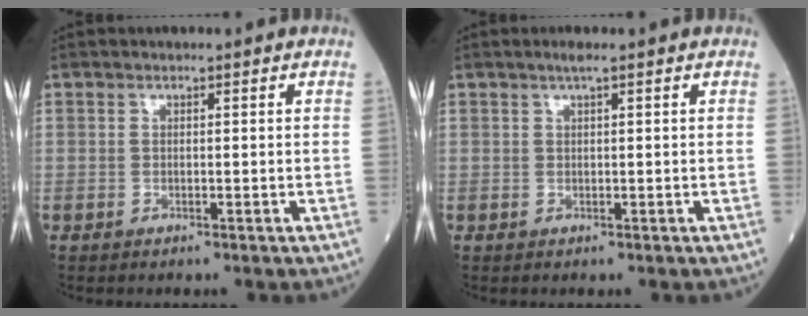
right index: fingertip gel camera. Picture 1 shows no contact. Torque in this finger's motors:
{"motor_torque": [0.16, 0.08, 0.09, 0.03]}